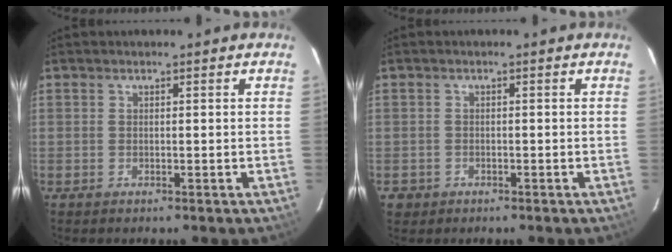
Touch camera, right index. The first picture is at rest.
{"total": 2.3, "force": [-0.8, 2.1, 0.4], "torque": [-0.014, 0.003, -0.008]}